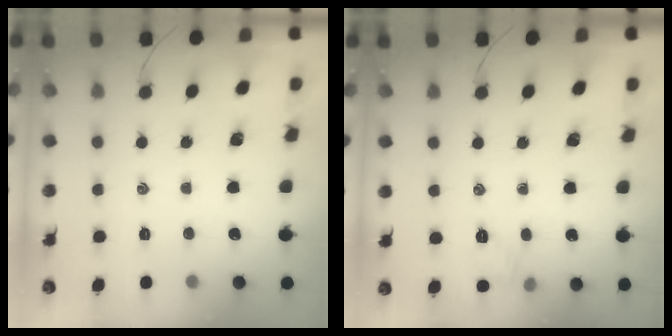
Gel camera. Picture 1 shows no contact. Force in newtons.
{"total": 6.4, "press": 6.3, "slide": 1.3}